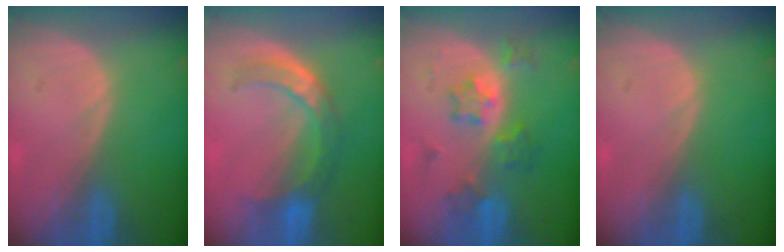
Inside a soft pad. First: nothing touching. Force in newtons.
{"total": 6.7, "press": 6.4, "slide": 1.9}
{"total": 5.8, "press": 5.7, "slide": 1.4}
{"total": 0.0}